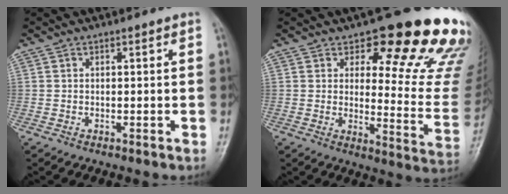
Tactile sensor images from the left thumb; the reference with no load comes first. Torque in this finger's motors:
{"motor_torque": [0.90, 0.38, 1.33, -1.07, 0.14]}